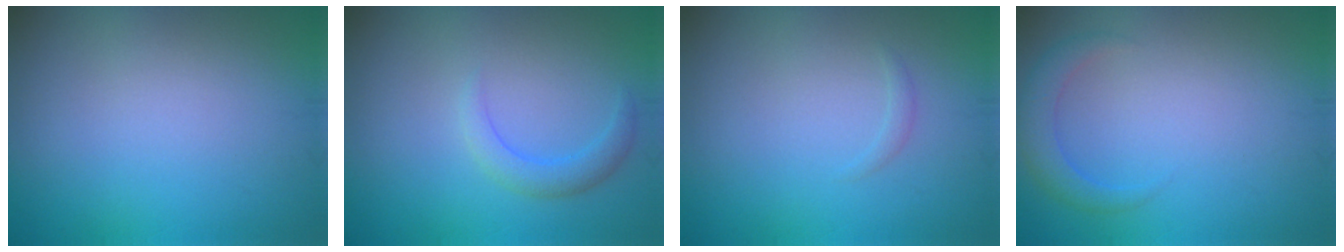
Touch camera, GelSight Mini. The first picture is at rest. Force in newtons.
{"total": 2.0, "press": 2.0, "slide": 0.1}
{"total": 0.6, "press": 0.5, "slide": 0.1}
{"total": 2.1, "press": 2.1, "slide": 0.2}